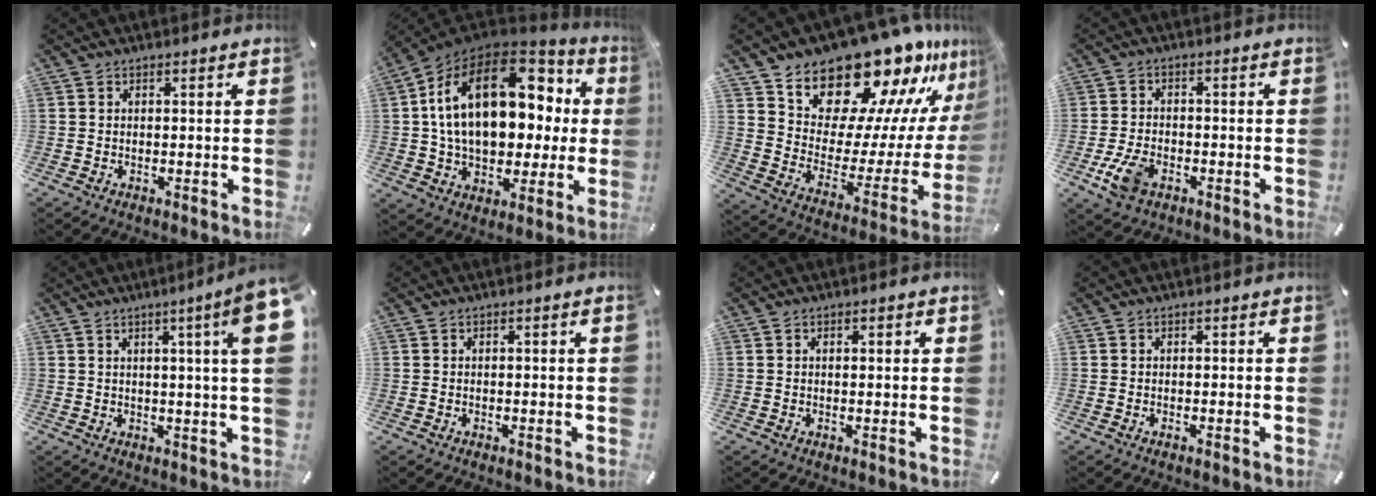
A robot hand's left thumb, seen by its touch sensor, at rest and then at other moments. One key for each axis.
{"total": 22.8, "fx": 4.9, "fy": 14.5, "fz": 16.9, "tx": -0.312, "ty": -0.008, "tz": 0.086}
{"total": 20.3, "fx": 18.7, "fy": 6.9, "fz": 4.0, "tx": -0.046, "ty": -0.180, "tz": 0.318}
{"total": 7.1, "fx": -3.2, "fy": 4.3, "fz": 4.7, "tx": -0.120, "ty": 0.002, "tz": -0.062}
{"total": 11.1, "fx": 4.2, "fy": -0.1, "fz": 10.2, "tx": -0.152, "ty": -0.028, "tz": 0.061}
{"total": 0.9, "fx": 0.2, "fy": -0.1, "fz": 0.9, "tx": -0.015, "ty": -0.003, "tz": 0.003}
{"total": 0.9, "fx": 0.4, "fy": 0.3, "fz": 0.8, "tx": -0.017, "ty": 0.002, "tz": 0.006}
{"total": 0.0}